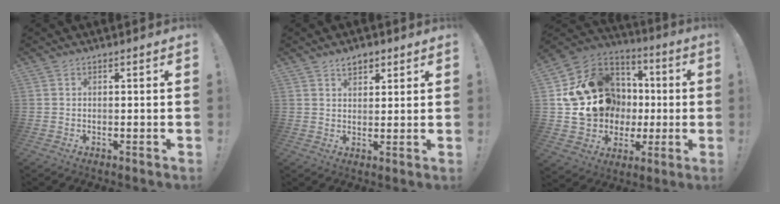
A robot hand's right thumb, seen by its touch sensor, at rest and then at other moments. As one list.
[{"total": 4.1, "force": [2.8, 2.5, 1.6], "torque": [-0.021, -0.007, 0.049]}, {"total": 19.1, "force": [2.8, 17.1, 8.0], "torque": [-0.122, -0.009, 0.095]}]